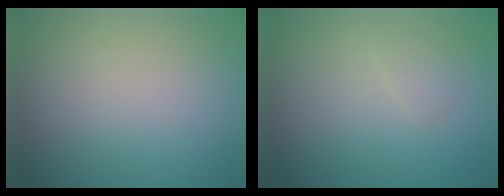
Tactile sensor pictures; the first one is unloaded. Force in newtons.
{"total": 0.7, "press": 0.7, "slide": 0.0}